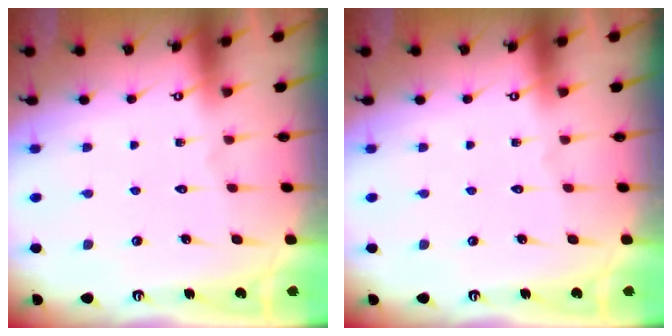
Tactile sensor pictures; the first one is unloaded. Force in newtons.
{"total": 0.0}